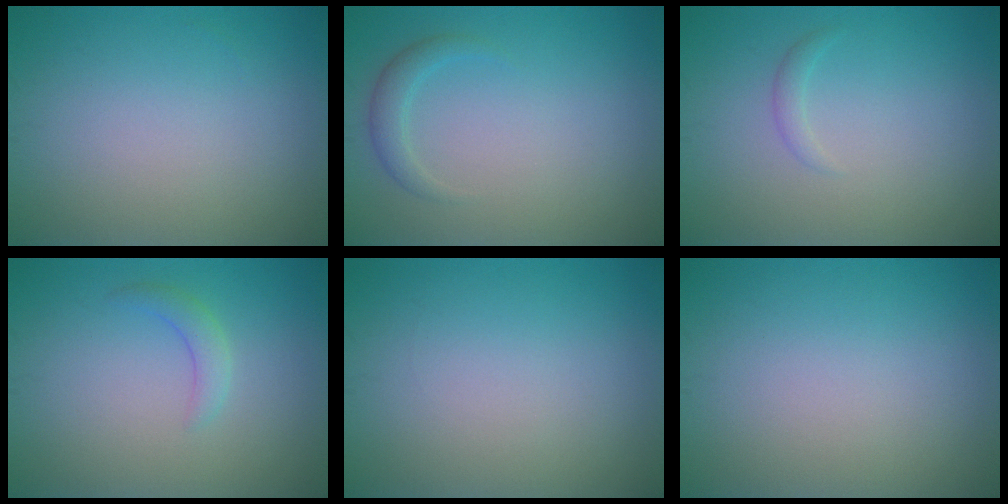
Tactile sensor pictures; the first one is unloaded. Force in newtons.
{"total": 1.6, "press": 1.6, "slide": 0.1}
{"total": 0.9, "press": 0.9, "slide": 0.0}
{"total": 1.6, "press": 1.6, "slide": 0.1}
{"total": 0.0}
{"total": 0.0}